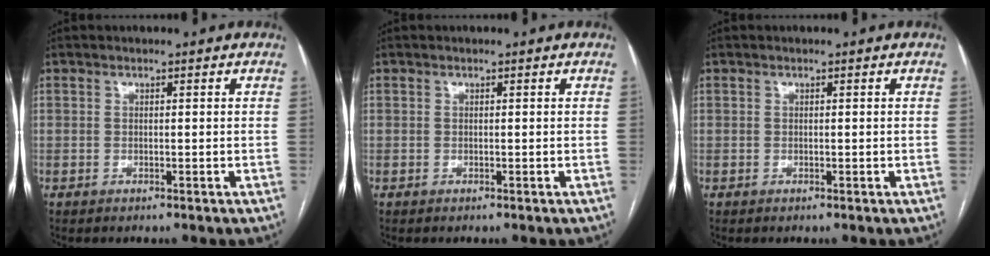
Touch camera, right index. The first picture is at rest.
{"total": 0.0}
{"total": 0.0}